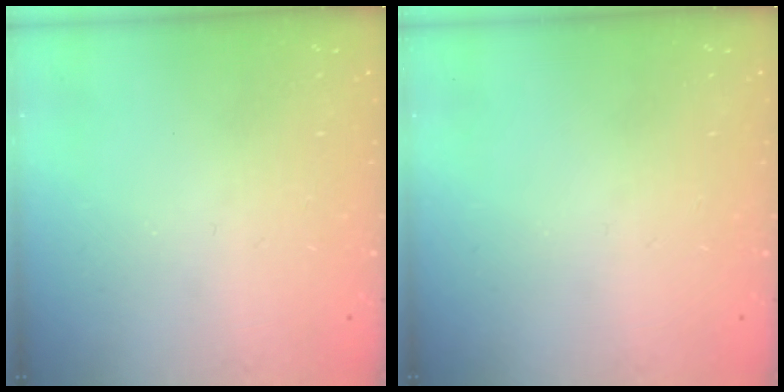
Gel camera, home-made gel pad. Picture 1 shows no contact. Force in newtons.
{"total": 0.0}